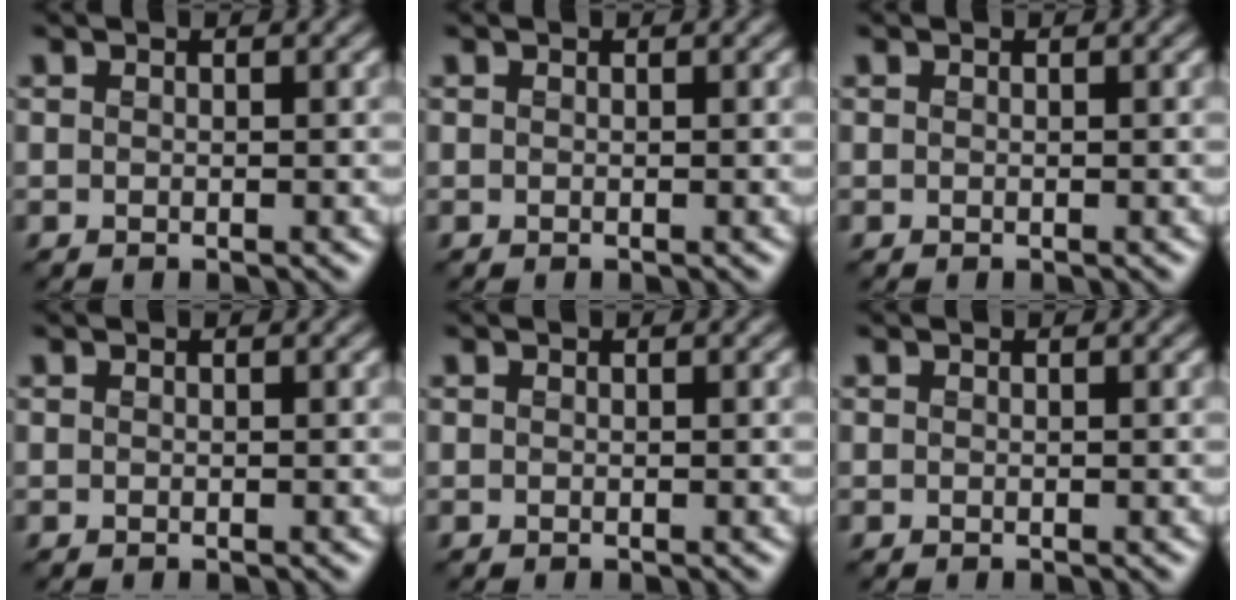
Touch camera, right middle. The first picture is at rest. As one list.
[{"total": 0.0}, {"total": 0.0}, {"total": 0.0}, {"total": 0.0}, {"total": 0.0}]